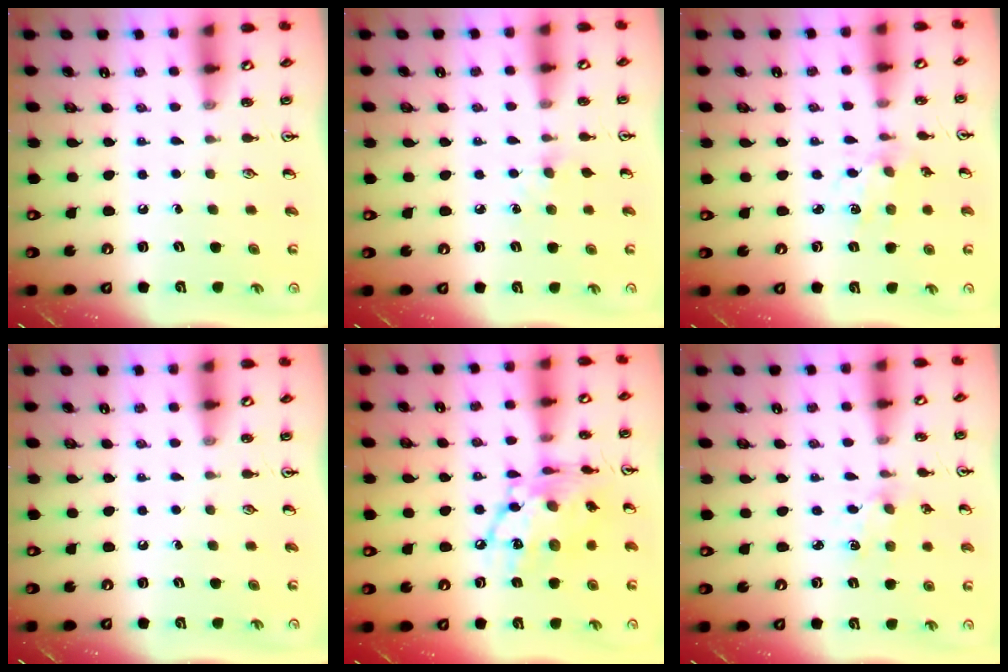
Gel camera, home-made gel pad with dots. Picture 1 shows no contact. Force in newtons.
{"total": 4.8, "press": 4.7, "slide": 0.7}
{"total": 2.4, "press": 2.4, "slide": 0.5}
{"total": 0.0}
{"total": 16.5, "press": 16.5, "slide": 1.5}
{"total": 1.8, "press": 1.8, "slide": 0.3}